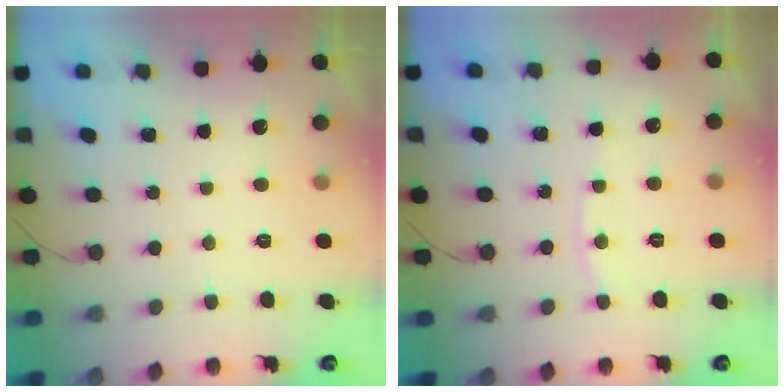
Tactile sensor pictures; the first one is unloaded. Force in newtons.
{"total": 3.0, "press": 2.9, "slide": 0.4}